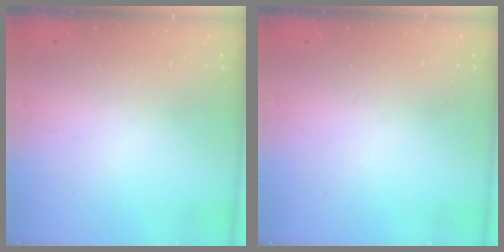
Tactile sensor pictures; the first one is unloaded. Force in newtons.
{"total": 0.0}